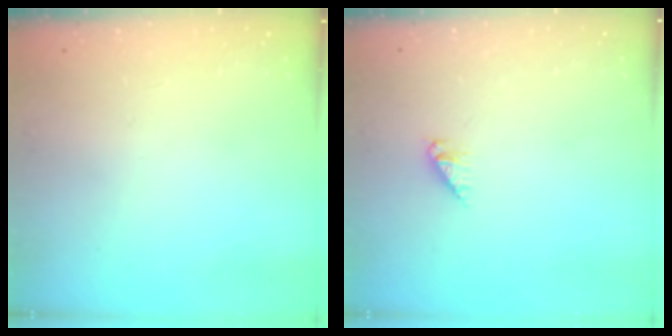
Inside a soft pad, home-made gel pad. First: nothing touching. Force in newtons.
{"total": 2.7, "press": 2.7, "slide": 0.4}